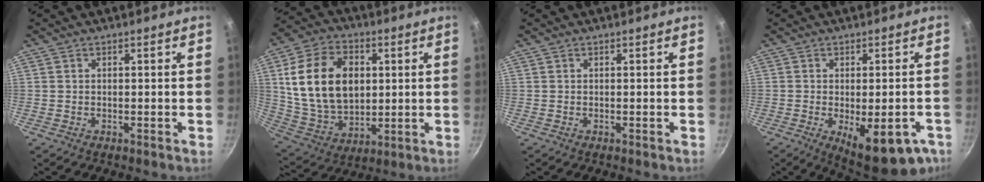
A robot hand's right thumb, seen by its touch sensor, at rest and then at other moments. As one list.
[{"total": 20.1, "force": [3.5, 14.0, 14.0], "torque": [-0.239, 0.000, 0.075]}, {"total": 0.0}, {"total": 14.3, "force": [-5.7, 5.7, 11.8], "torque": [-0.128, -0.002, -0.063]}]